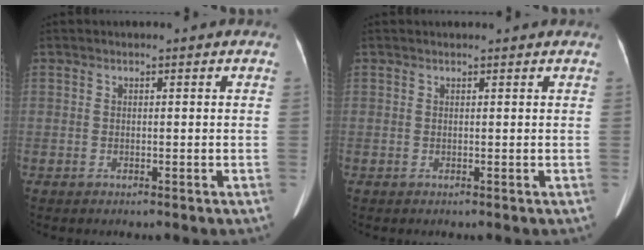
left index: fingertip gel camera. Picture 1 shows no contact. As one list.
[{"total": 2.0, "force": [1.9, 0.1, 0.5], "torque": [-0.008, 0.016, 0.024]}]